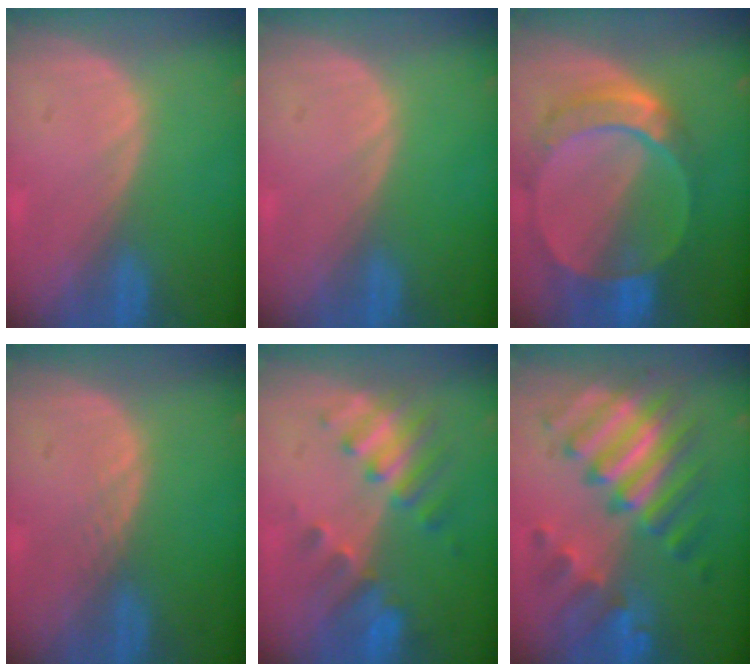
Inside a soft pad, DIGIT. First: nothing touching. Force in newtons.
{"total": 0.0}
{"total": 9.8, "press": 8.4, "slide": 5.2}
{"total": 1.0, "press": 1.0, "slide": 0.1}
{"total": 7.8, "press": 6.9, "slide": 3.7}
{"total": 10.5, "press": 10.5, "slide": 0.9}